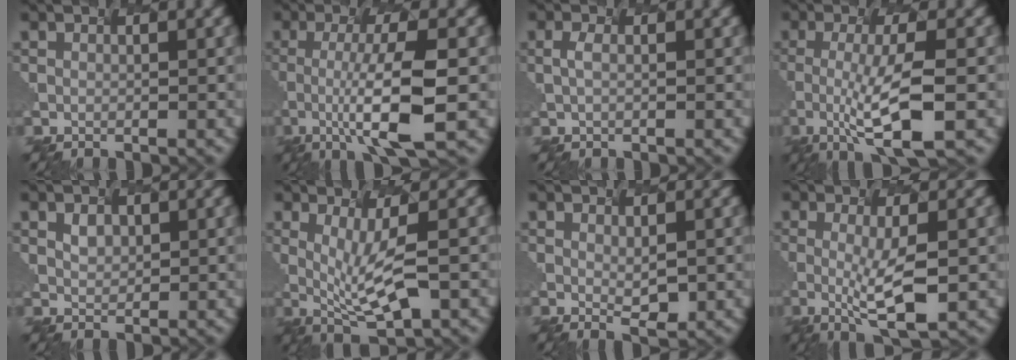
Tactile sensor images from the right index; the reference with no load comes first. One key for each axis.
{"total": 6.7, "fx": -2.4, "fy": 0.9, "fz": 6.2, "tx": -0.120, "ty": -0.006, "tz": -0.017}
{"total": 1.0, "fx": -0.8, "fy": -0.6, "fz": -0.2, "tx": -0.020, "ty": -0.003, "tz": 0.016}
{"total": 5.9, "fx": -2.5, "fy": 0.7, "fz": 5.2, "tx": -0.108, "ty": -0.009, "tz": -0.018}
{"total": 0.8, "fx": 0.0, "fy": -0.2, "fz": -0.7, "tx": -0.017, "ty": -0.009, "tz": 0.035}
{"total": 5.5, "fx": -1.1, "fy": 1.0, "fz": 5.3, "tx": -0.127, "ty": -0.013, "tz": 0.014}
{"total": 0.8, "fx": 0.0, "fy": -0.6, "fz": 0.5, "tx": -0.033, "ty": -0.012, "tz": 0.033}
{"total": 3.9, "fx": -1.5, "fy": 0.4, "fz": 3.6, "tx": -0.081, "ty": -0.015, "tz": 0.007}